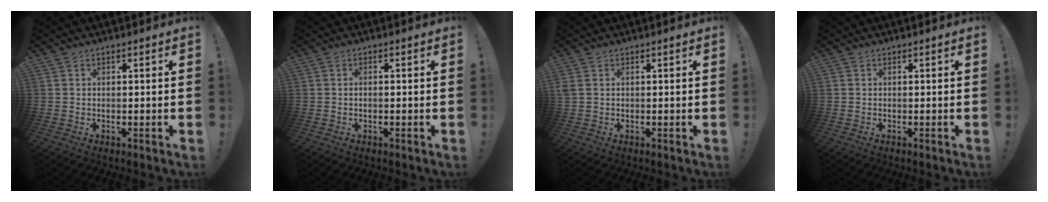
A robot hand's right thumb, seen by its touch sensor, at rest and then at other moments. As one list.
[{"total": 1.0, "force": [-0.5, 0.1, 0.8], "torque": [-0.014, 0.001, -0.009]}, {"total": 1.6, "force": [0.6, 1.0, 1.1], "torque": [-0.029, 0.006, 0.014]}, {"total": 0.0}]